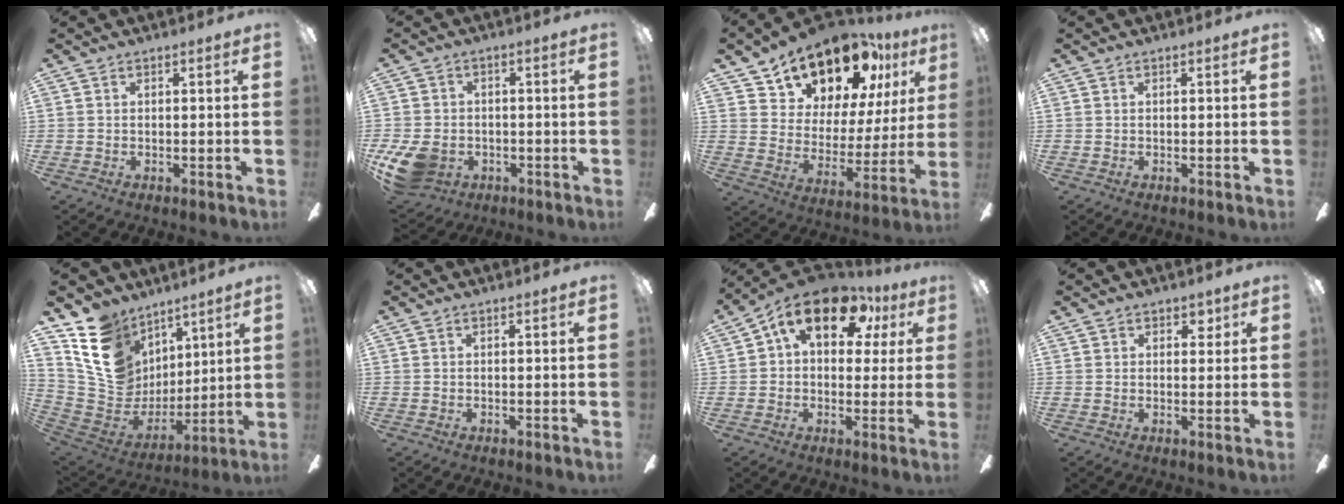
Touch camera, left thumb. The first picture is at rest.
{"total": 10.5, "force": [-4.4, 7.7, 5.7], "torque": [-0.125, 0.025, -0.080]}
{"total": 18.0, "force": [14.8, 8.2, 6.1], "torque": [-0.122, -0.107, 0.264]}
{"total": 0.0}
{"total": 16.8, "force": [8.7, 12.9, 6.3], "torque": [-0.136, -0.044, 0.176]}
{"total": 0.0}
{"total": 15.6, "force": [7.3, 8.6, 10.7], "torque": [-0.163, -0.016, 0.126]}
{"total": 2.4, "force": [1.5, 1.7, 0.8], "torque": [-0.001, 0.000, 0.023]}